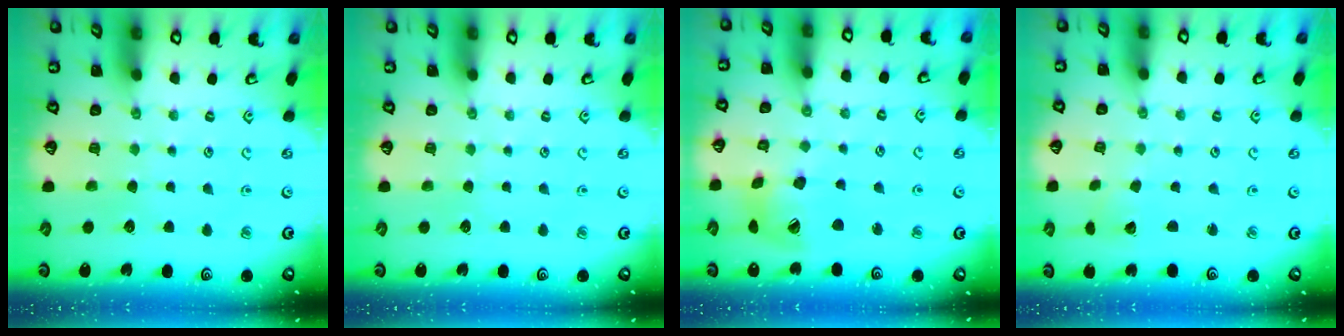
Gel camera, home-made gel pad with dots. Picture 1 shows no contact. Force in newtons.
{"total": 0.0}
{"total": 15.8, "press": 15.7, "slide": 2.1}
{"total": 1.9, "press": 1.9, "slide": 0.0}